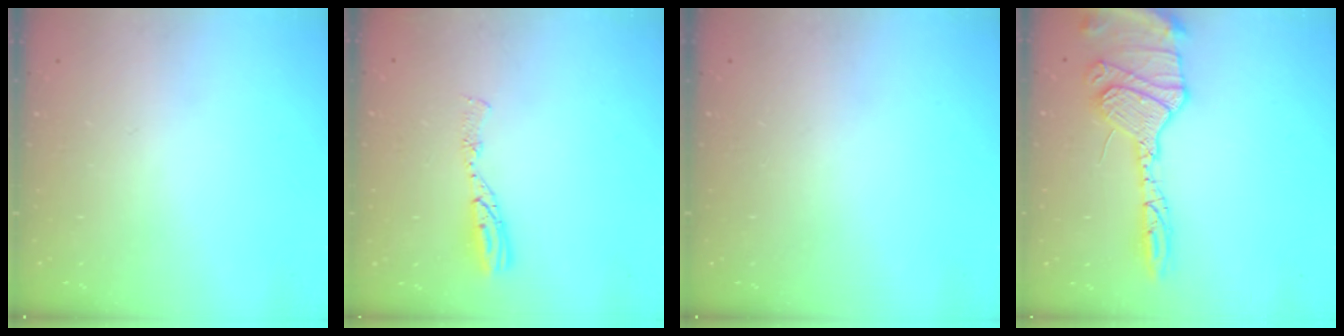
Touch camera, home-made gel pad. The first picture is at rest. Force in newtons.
{"total": 7.8, "press": 7.8, "slide": 0.8}
{"total": 0.0}
{"total": 17.9, "press": 17.7, "slide": 2.5}